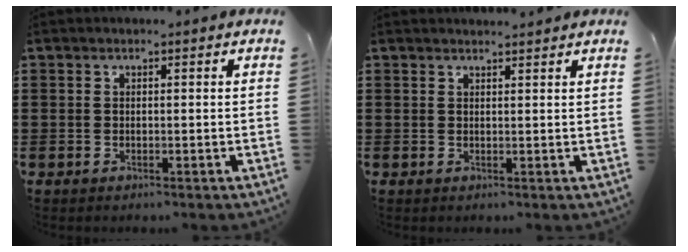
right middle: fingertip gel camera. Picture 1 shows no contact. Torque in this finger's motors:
{"motor_torque": [-0.16, -0.04, -0.11, -0.03]}